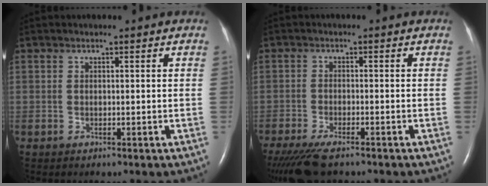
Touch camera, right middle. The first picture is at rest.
{"total": 9.1, "force": [-7.0, 2.3, 5.3], "torque": [-0.097, -0.019, -0.118]}